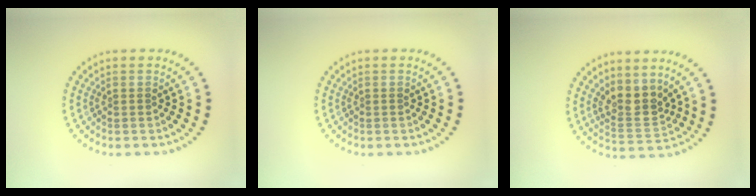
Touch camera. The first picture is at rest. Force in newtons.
{"total": 0.0}
{"total": 3.2, "press": 2.6, "slide": 1.8}